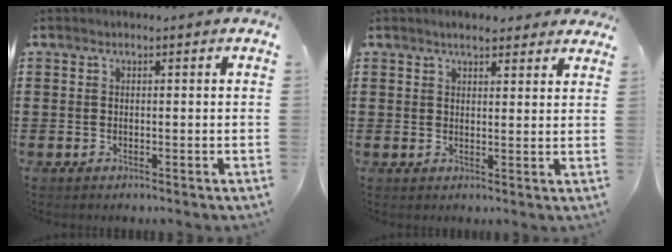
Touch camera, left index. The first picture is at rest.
{"total": 3.0, "force": [2.6, 0.7, 1.3], "torque": [-0.032, 0.002, 0.048]}